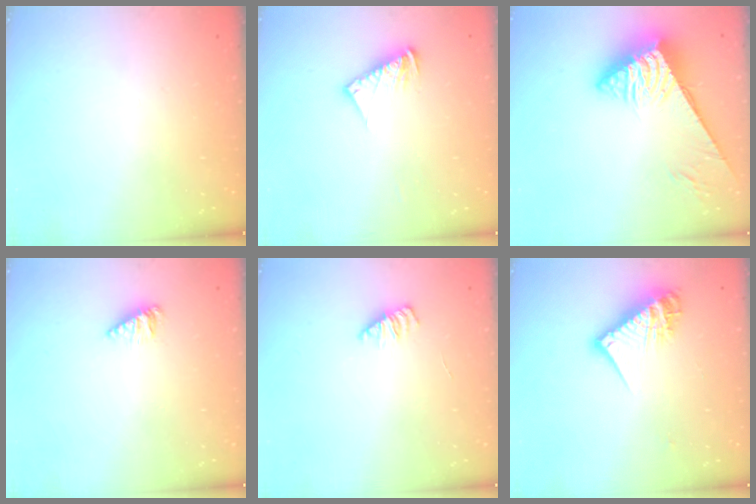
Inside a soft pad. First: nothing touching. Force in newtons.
{"total": 8.7, "press": 8.6, "slide": 0.8}
{"total": 7.9, "press": 7.8, "slide": 0.9}
{"total": 2.0, "press": 2.0, "slide": 0.3}
{"total": 1.7, "press": 1.7, "slide": 0.3}
{"total": 13.2, "press": 13.1, "slide": 1.2}